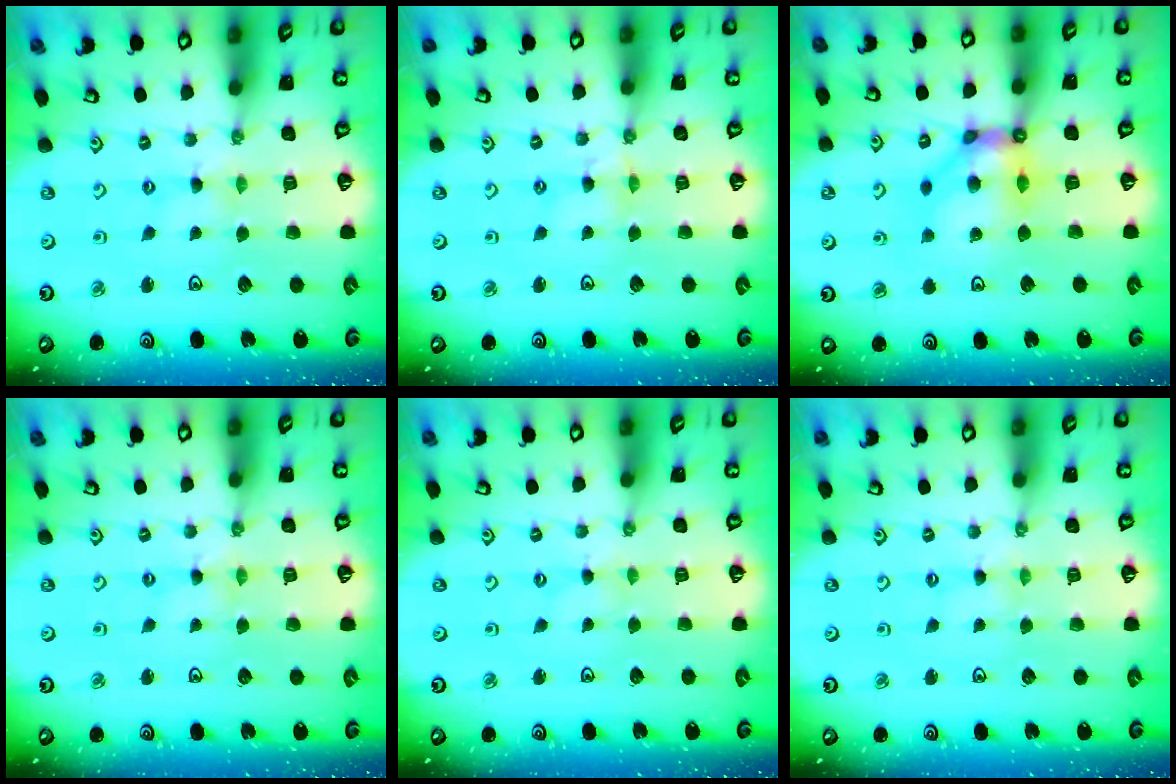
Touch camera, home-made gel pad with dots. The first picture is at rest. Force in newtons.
{"total": 2.4, "press": 2.4, "slide": 0.3}
{"total": 10.0, "press": 10.0, "slide": 0.9}
{"total": 0.0}
{"total": 0.0}
{"total": 0.7, "press": 0.7, "slide": 0.1}